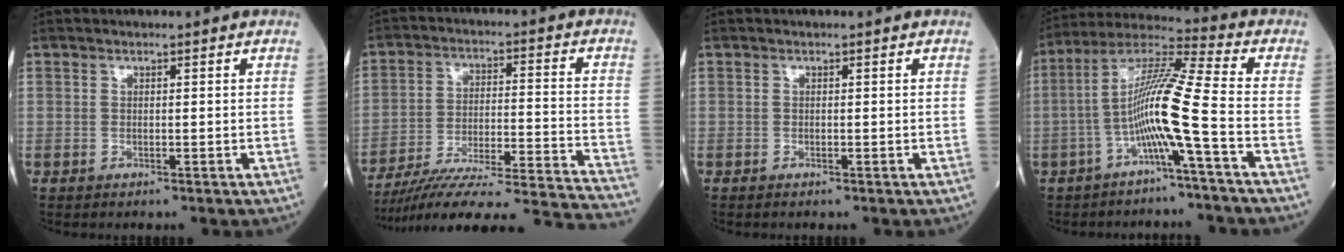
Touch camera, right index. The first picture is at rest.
{"total": 26.8, "force": [-24.6, -0.7, 10.5], "torque": [-0.097, -0.026, -0.346]}
{"total": 0.0}
{"total": 10.7, "force": [-3.3, -1.6, 10.0], "torque": [-0.198, 0.017, -0.067]}